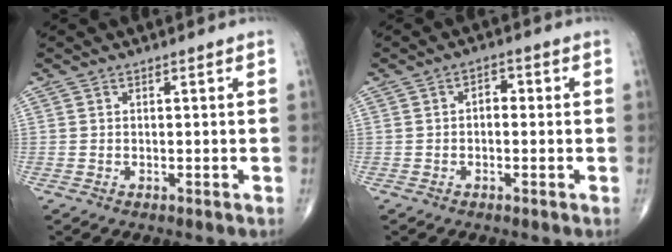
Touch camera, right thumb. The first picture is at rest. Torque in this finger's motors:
{"motor_torque": [-0.14, -0.40, 0.26, 0.16, -0.01]}